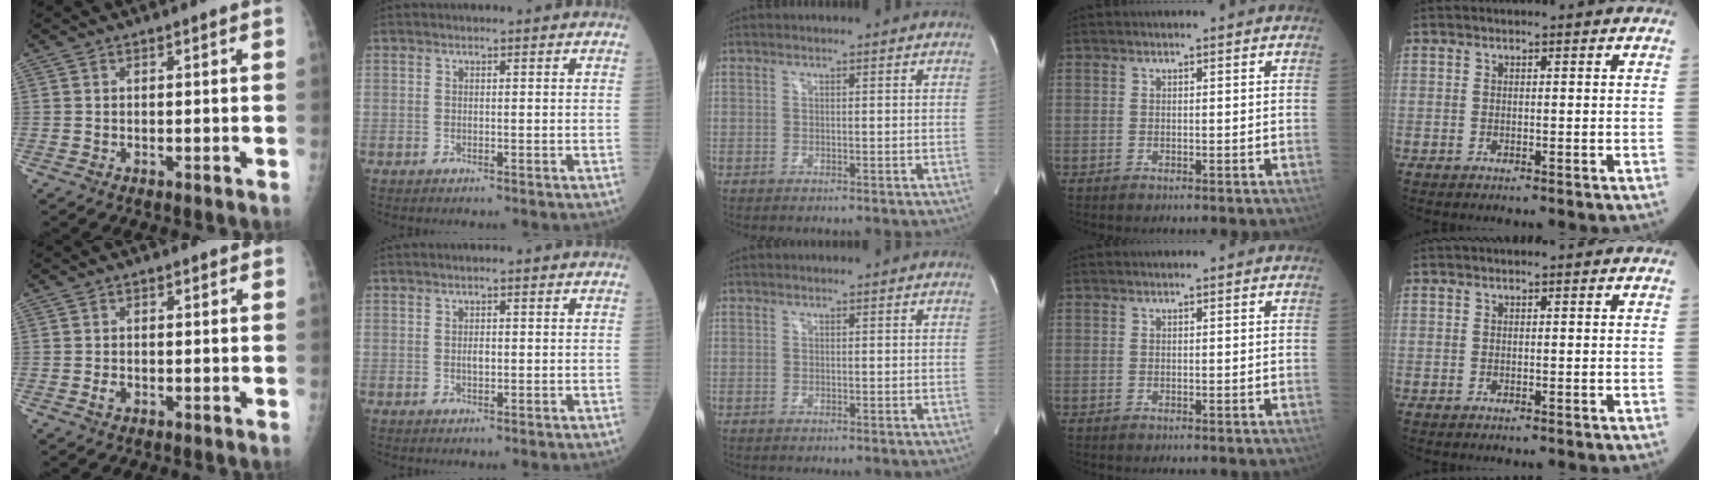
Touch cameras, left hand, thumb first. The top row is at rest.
{"thumb": {"total": 1.5, "force": [-0.3, 1.1, 0.9], "torque": [-0.010, 0.000, -0.007]}, "index": {"total": 1.1, "force": [0.2, 0.4, 1.0], "torque": [-0.021, 0.000, 0.005]}}